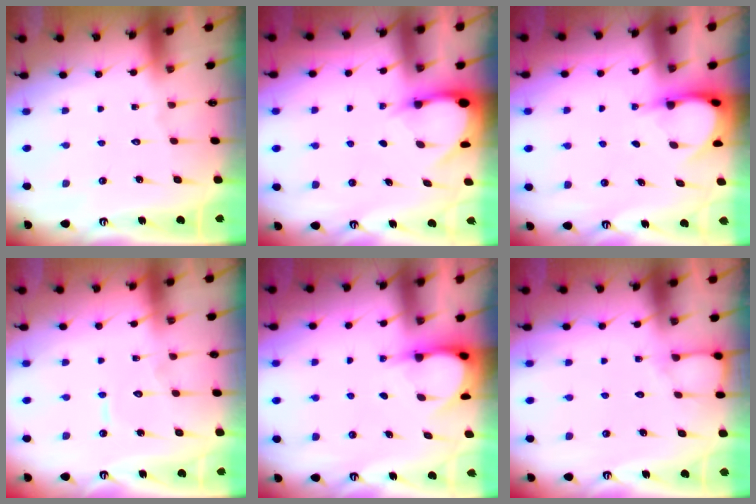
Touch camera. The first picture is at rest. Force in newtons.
{"total": 3.3, "press": 3.3, "slide": 0.2}
{"total": 3.9, "press": 3.8, "slide": 0.2}
{"total": 5.7, "press": 5.7, "slide": 0.4}
{"total": 3.8, "press": 3.8, "slide": 0.4}
{"total": 3.5, "press": 3.4, "slide": 0.4}